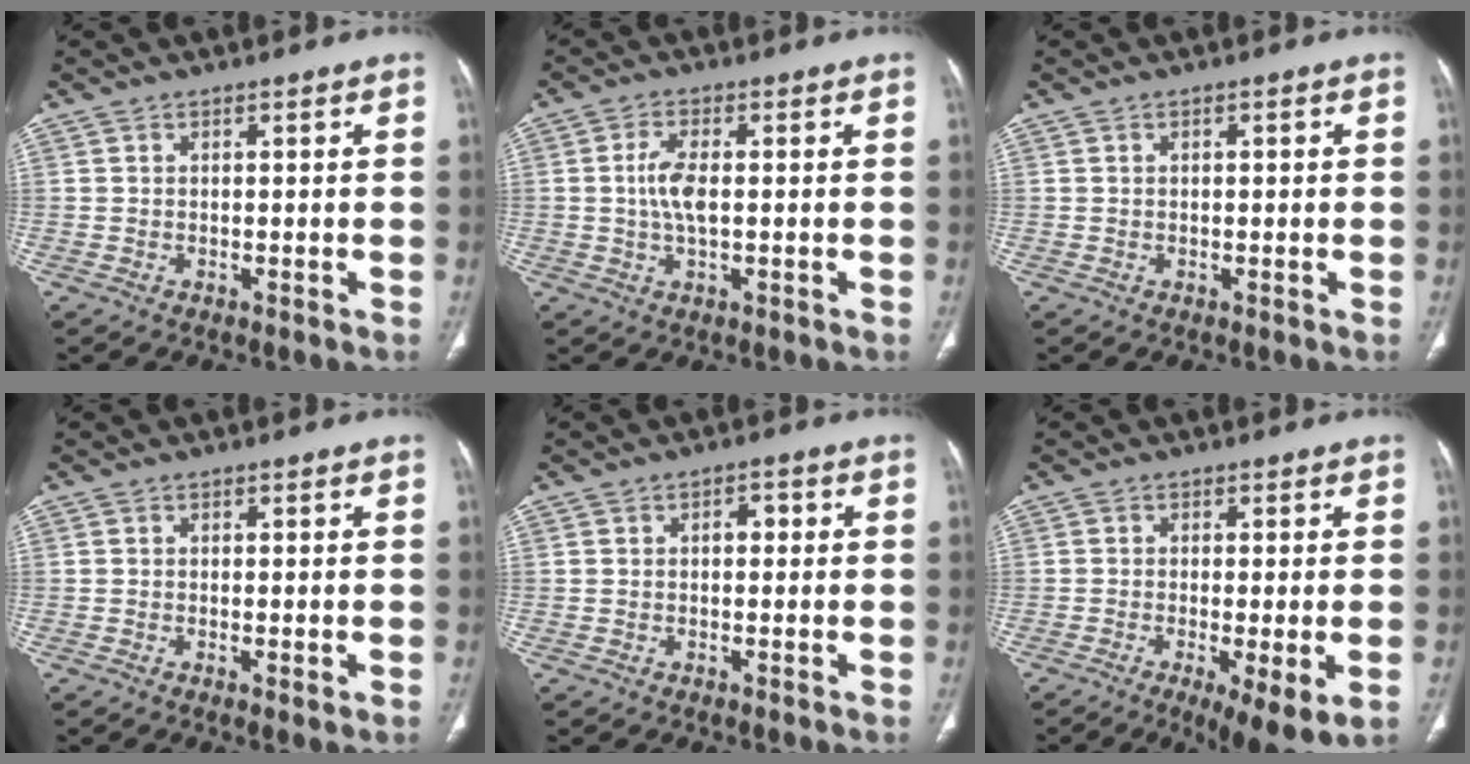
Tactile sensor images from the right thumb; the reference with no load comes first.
{"total": 5.0, "force": [0.1, 2.1, 4.5], "torque": [-0.103, 0.003, 0.002]}
{"total": 0.9, "force": [0.2, 0.3, 0.8], "torque": [-0.013, 0.003, 0.004]}
{"total": 1.5, "force": [-0.4, 0.3, 1.4], "torque": [-0.032, -0.007, -0.007]}
{"total": 2.1, "force": [0.2, 1.4, 1.6], "torque": [-0.016, 0.009, -0.001]}
{"total": 9.3, "force": [-3.6, 2.2, 8.3], "torque": [-0.134, -0.017, -0.054]}